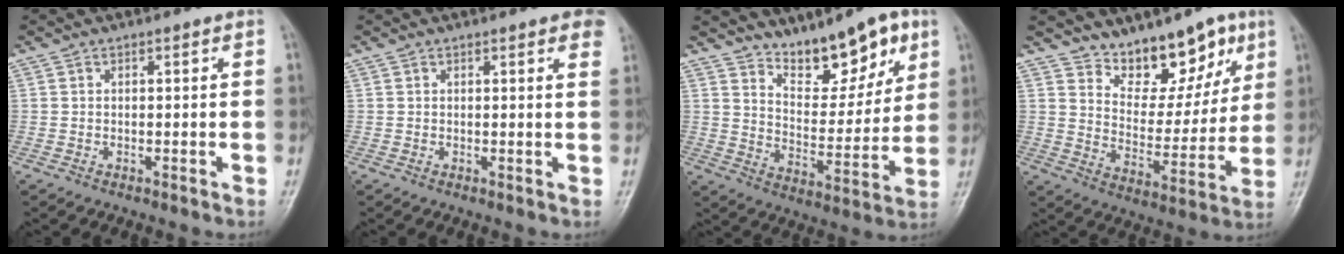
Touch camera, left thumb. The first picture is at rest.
{"total": 4.1, "force": [2.5, 1.0, 3.0], "torque": [-0.024, 0.000, 0.022]}
{"total": 13.3, "force": [9.1, 5.4, 8.0], "torque": [-0.082, -0.062, 0.156]}
{"total": 12.3, "force": [8.8, 6.3, 6.0], "torque": [-0.043, -0.062, 0.150]}